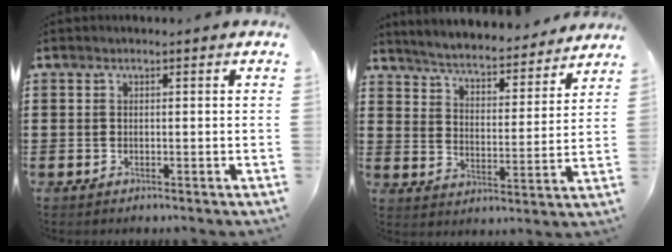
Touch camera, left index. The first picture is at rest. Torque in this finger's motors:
{"motor_torque": [2.14, 0.00, 0.71, 0.08]}